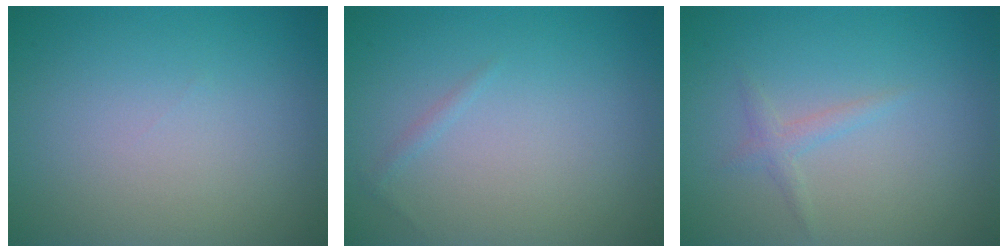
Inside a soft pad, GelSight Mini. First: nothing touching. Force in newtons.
{"total": 0.5, "press": 0.5, "slide": 0.0}
{"total": 1.1, "press": 1.1, "slide": 0.1}